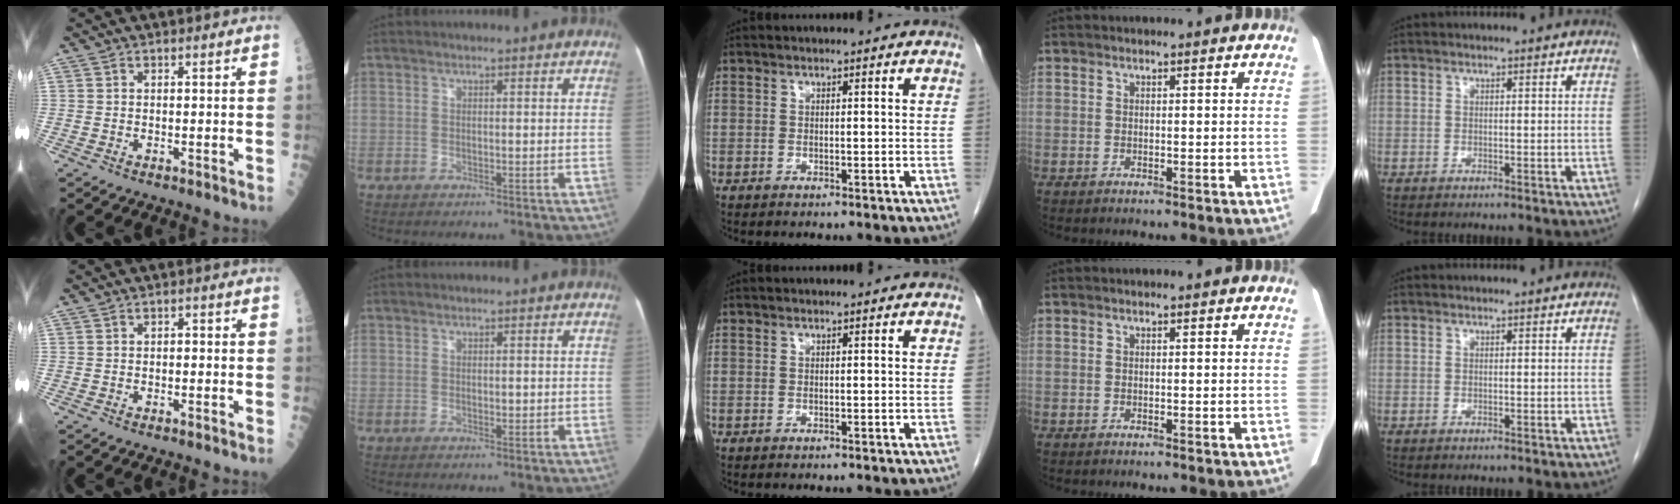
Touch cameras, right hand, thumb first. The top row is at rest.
{"thumb": {"total": 1.1, "force": [-0.1, 0.7, 0.8], "torque": [-0.007, 0.003, -0.003]}, "index": {"total": 1.4, "force": [0.0, 0.9, 1.1], "torque": [-0.016, -0.001, -0.001]}}